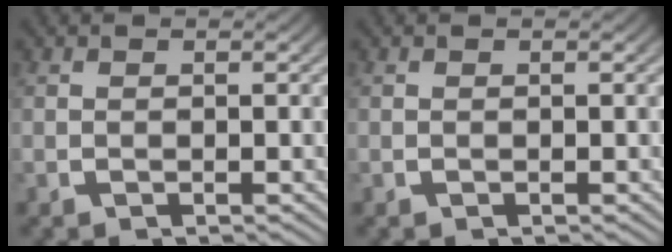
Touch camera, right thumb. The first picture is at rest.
{"total": 0.0}